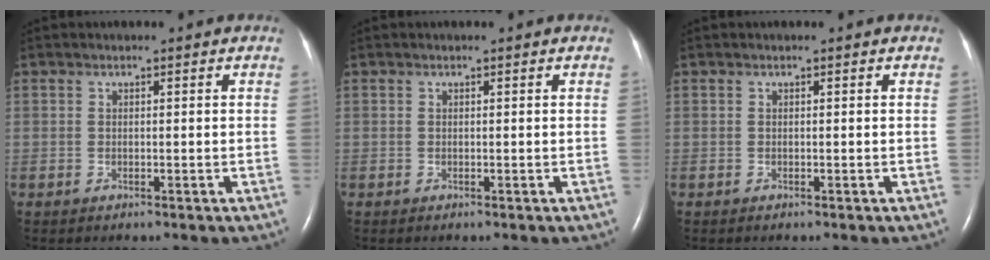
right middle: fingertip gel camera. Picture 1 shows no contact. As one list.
[{"total": 0.0}, {"total": 0.0}]